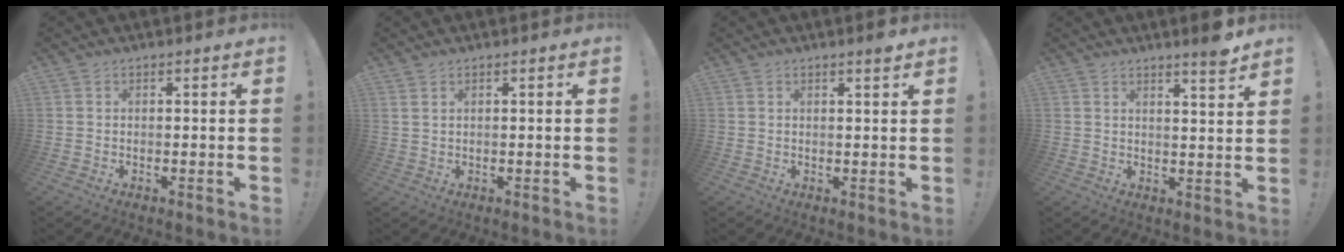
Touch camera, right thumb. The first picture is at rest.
{"total": 1.4, "force": [0.9, 0.5, 1.0], "torque": [-0.025, 0.002, 0.017]}
{"total": 2.0, "force": [1.3, -0.1, 1.5], "torque": [-0.013, -0.008, 0.019]}
{"total": 4.9, "force": [3.7, -0.5, 3.1], "torque": [-0.041, -0.032, 0.058]}